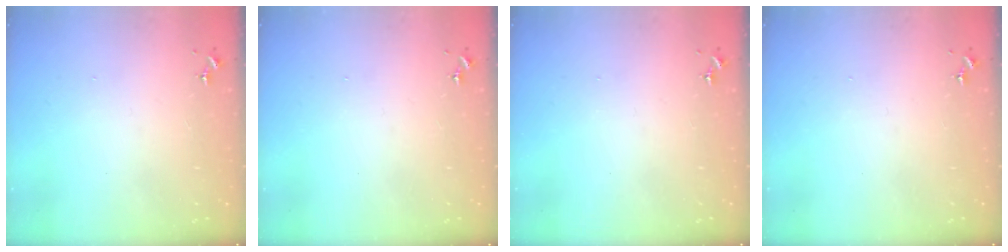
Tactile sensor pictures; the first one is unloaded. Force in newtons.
{"total": 0.0}
{"total": 0.0}
{"total": 0.0}